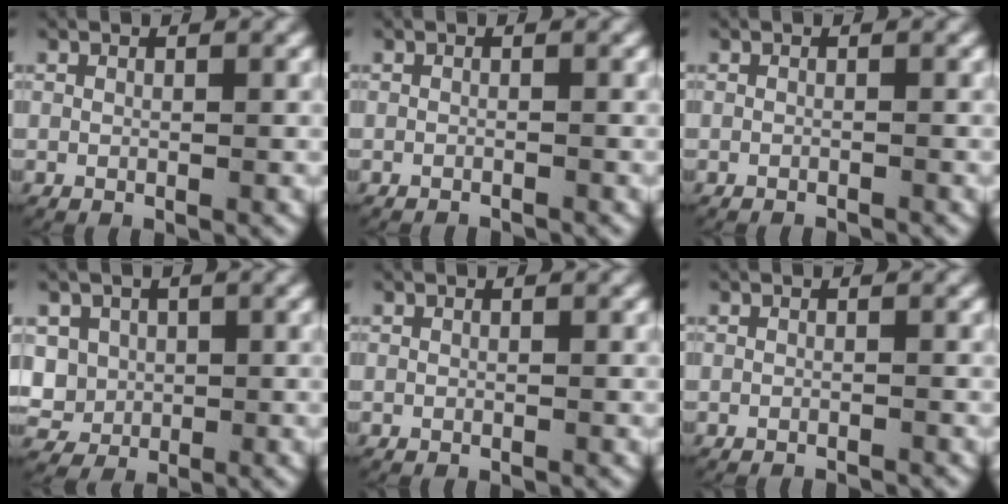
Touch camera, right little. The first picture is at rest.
{"total": 1.3, "force": [-1.3, 0.1, 0.1], "torque": [-0.006, -0.007, -0.018]}
{"total": 1.2, "force": [-1.2, 0.1, 0.1], "torque": [-0.004, -0.004, -0.017]}
{"total": 8.1, "force": [-1.1, 7.5, 2.9], "torque": [-0.086, -0.027, -0.016]}
{"total": 0.0}
{"total": 1.5, "force": [-1.5, 0.1, 0.2], "torque": [-0.004, -0.005, -0.021]}